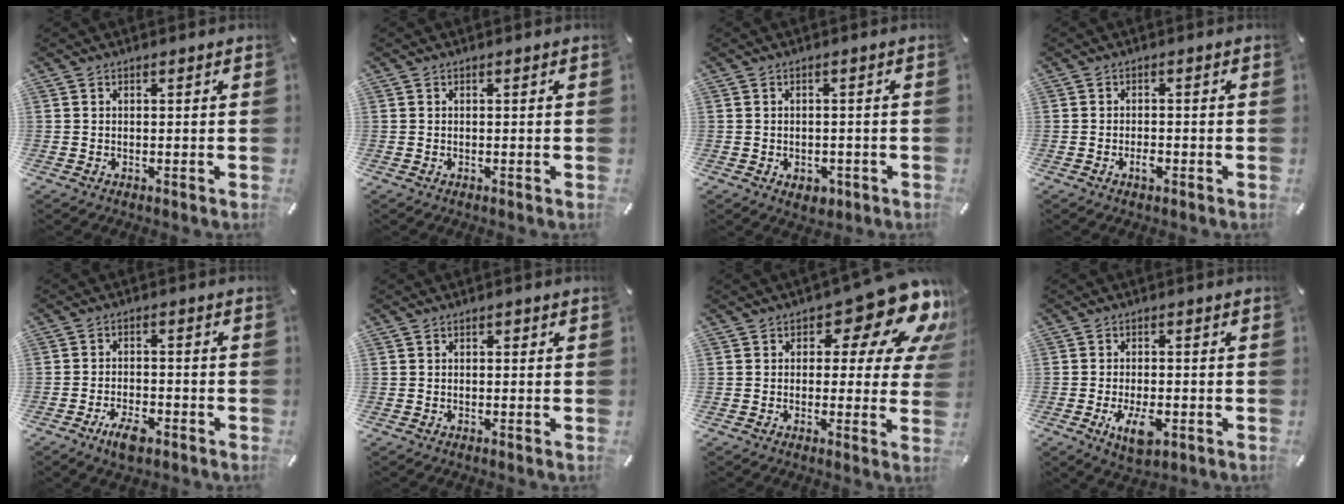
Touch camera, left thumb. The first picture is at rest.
{"total": 0.0}
{"total": 3.4, "force": [-1.4, 2.5, 1.8], "torque": [-0.021, 0.004, -0.026]}
{"total": 2.5, "force": [-1.2, 1.1, 1.8], "torque": [-0.032, 0.005, -0.022]}
{"total": 5.9, "force": [-3.7, 2.5, 3.7], "torque": [-0.074, 0.015, -0.069]}
{"total": 0.6, "force": [0.0, 0.5, 0.4], "torque": [-0.008, 0.003, -0.002]}
{"total": 15.4, "force": [8.4, 7.1, 10.7], "torque": [-0.134, -0.064, 0.137]}
{"total": 7.0, "force": [-2.6, 3.4, 5.5], "torque": [-0.111, -0.004, -0.047]}